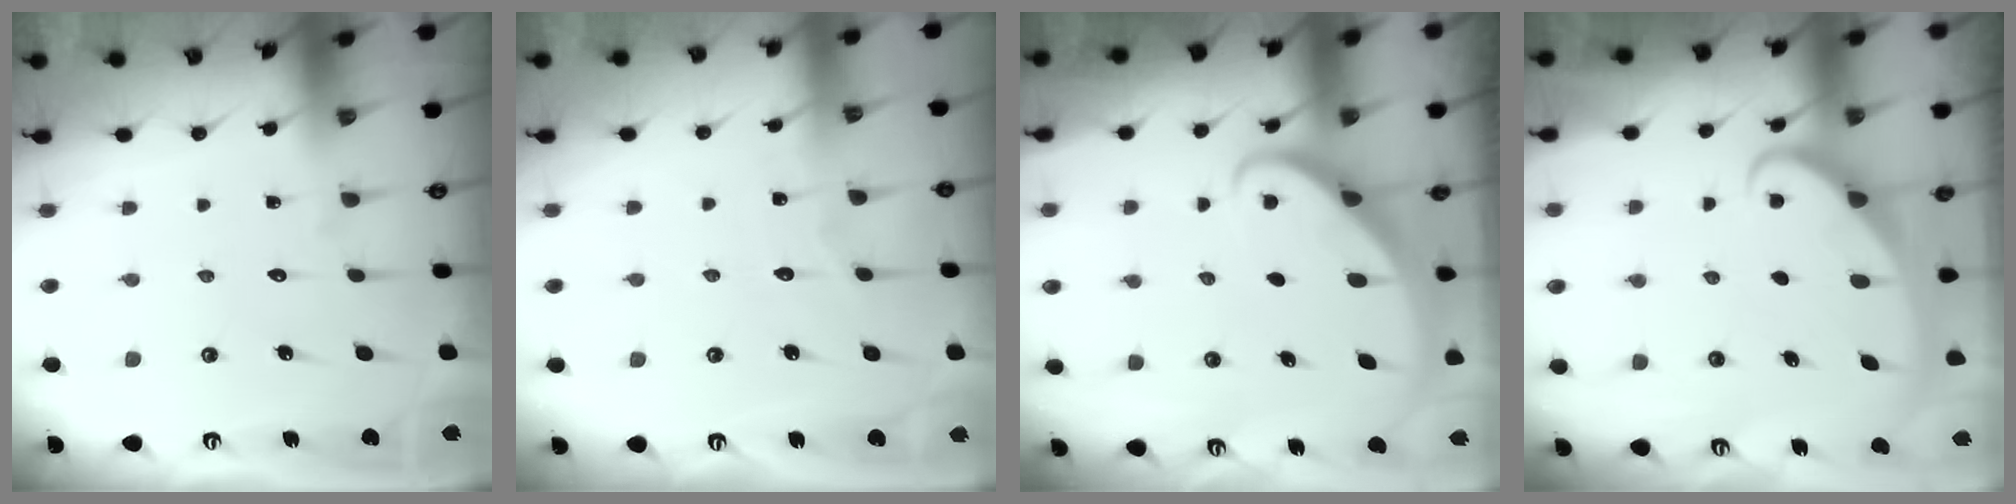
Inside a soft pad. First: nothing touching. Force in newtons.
{"total": 3.2, "press": 3.2, "slide": 0.3}
{"total": 2.4, "press": 2.3, "slide": 0.3}
{"total": 2.2, "press": 2.1, "slide": 0.3}